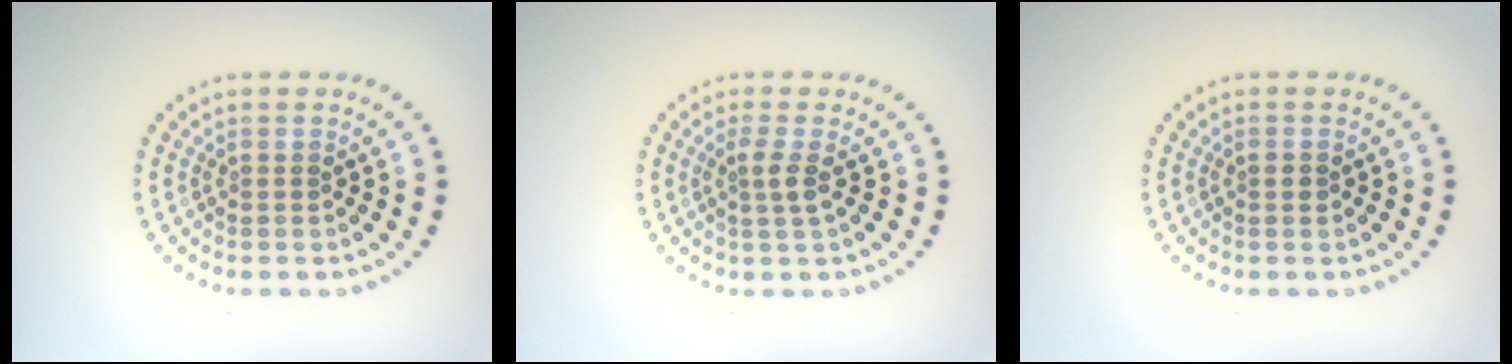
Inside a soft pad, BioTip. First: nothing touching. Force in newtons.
{"total": 1.7, "press": 1.3, "slide": 1.1}
{"total": 0.9, "press": 0.9, "slide": 0.0}